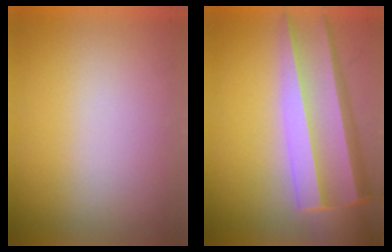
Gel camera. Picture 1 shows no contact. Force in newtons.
{"total": 8.1}